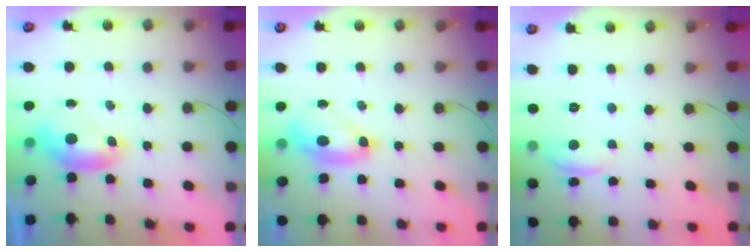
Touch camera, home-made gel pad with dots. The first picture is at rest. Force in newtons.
{"total": 4.3, "press": 4.2, "slide": 0.7}
{"total": 0.6, "press": 0.2, "slide": 0.6}